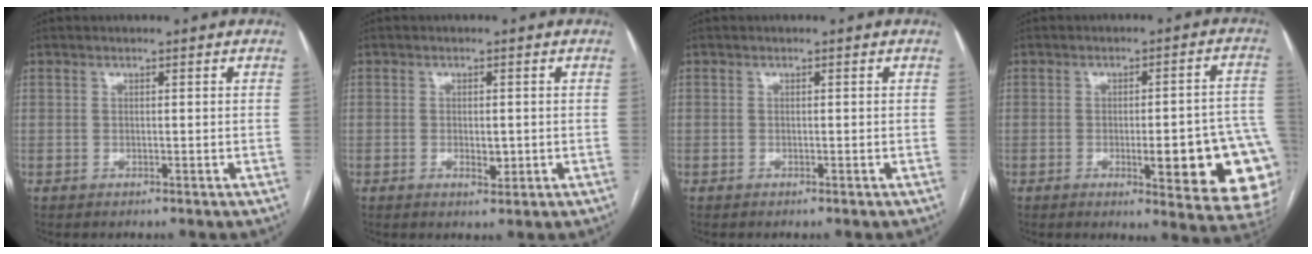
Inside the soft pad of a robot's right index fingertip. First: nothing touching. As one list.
[{"total": 2.5, "force": [-0.5, 1.1, 2.1], "torque": [-0.033, -0.002, -0.003]}, {"total": 0.0}, {"total": 17.3, "force": [-4.9, 3.2, 16.3], "torque": [-0.103, 0.017, -0.044]}]